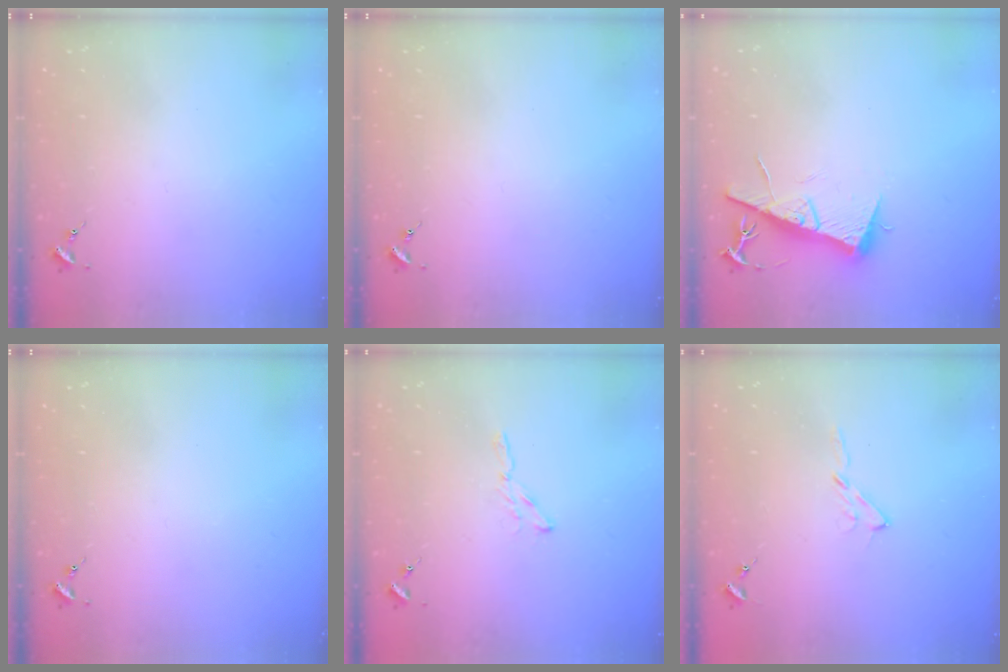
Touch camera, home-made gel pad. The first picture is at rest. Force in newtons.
{"total": 0.0}
{"total": 10.7, "press": 10.6, "slide": 0.8}
{"total": 0.0}
{"total": 2.4, "press": 2.4, "slide": 0.2}
{"total": 3.7, "press": 3.7, "slide": 0.4}